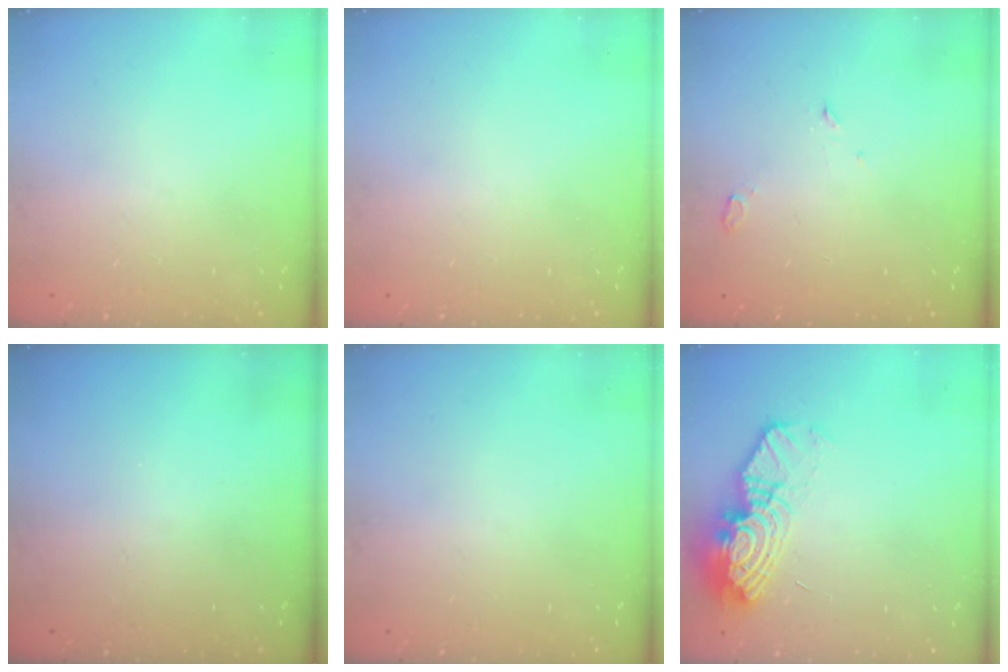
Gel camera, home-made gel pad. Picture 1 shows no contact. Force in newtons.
{"total": 0.0}
{"total": 2.8, "press": 2.7, "slide": 0.7}
{"total": 0.0}
{"total": 0.0}
{"total": 14.0, "press": 13.9, "slide": 1.3}